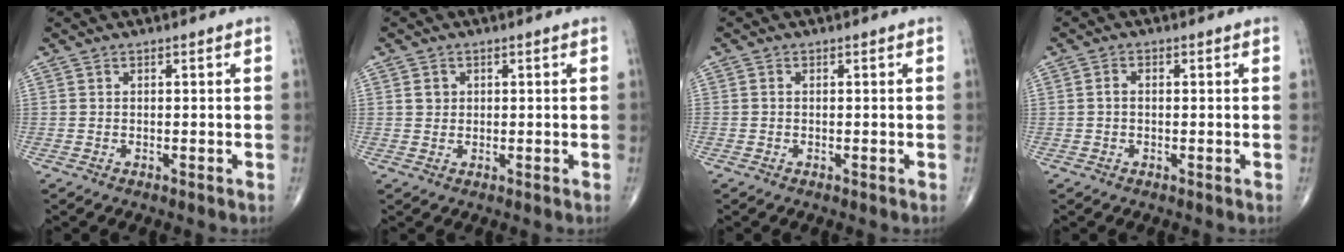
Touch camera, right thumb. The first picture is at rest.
{"total": 1.8, "force": [0.5, 1.6, 0.6], "torque": [-0.004, -0.001, 0.008]}
{"total": 0.0}
{"total": 1.5, "force": [0.0, 1.0, 1.1], "torque": [-0.020, 0.008, -0.002]}